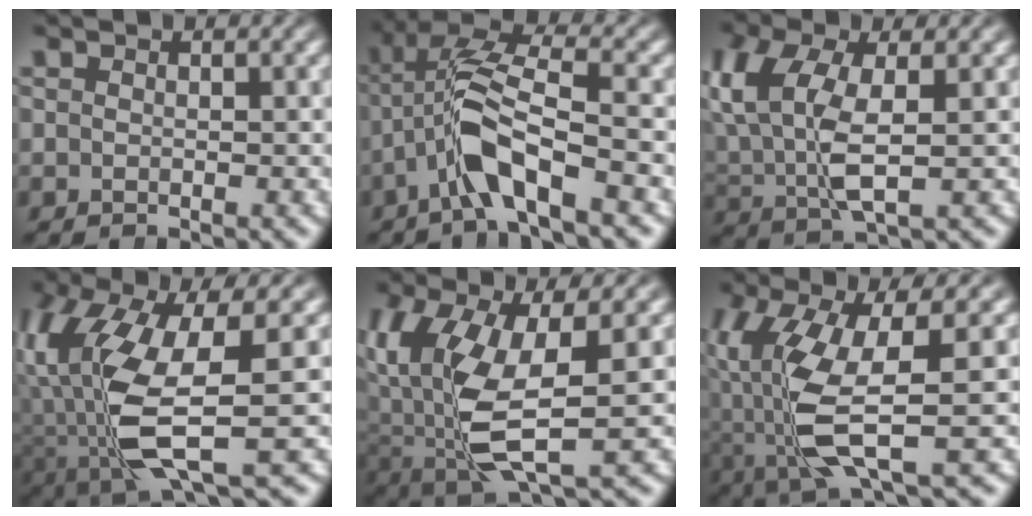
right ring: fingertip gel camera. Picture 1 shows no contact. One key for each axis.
{"total": 5.7, "fx": 0.1, "fy": 2.5, "fz": 5.1, "tx": -0.112, "ty": -0.010, "tz": 0.004}
{"total": 6.7, "fx": 1.1, "fy": 3.8, "fz": 5.3, "tx": -0.136, "ty": -0.024, "tz": 0.033}
{"total": 11.5, "fx": -0.3, "fy": 5.5, "fz": 10.1, "tx": -0.223, "ty": -0.035, "tz": 0.021}
{"total": 8.9, "fx": 0.2, "fy": 4.3, "fz": 7.7, "tx": -0.173, "ty": -0.031, "tz": 0.029}
{"total": 8.9, "fx": -0.8, "fy": 3.6, "fz": 8.1, "tx": -0.175, "ty": -0.027, "tz": 0.007}